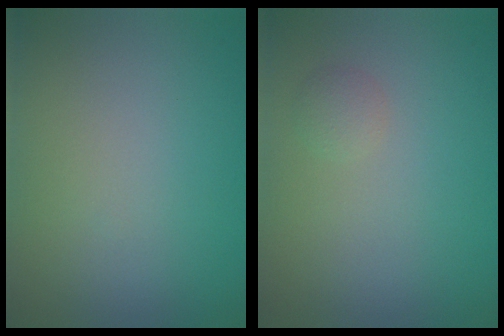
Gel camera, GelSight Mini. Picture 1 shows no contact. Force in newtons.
{"total": 1.0, "press": 1.0, "slide": 0.1}